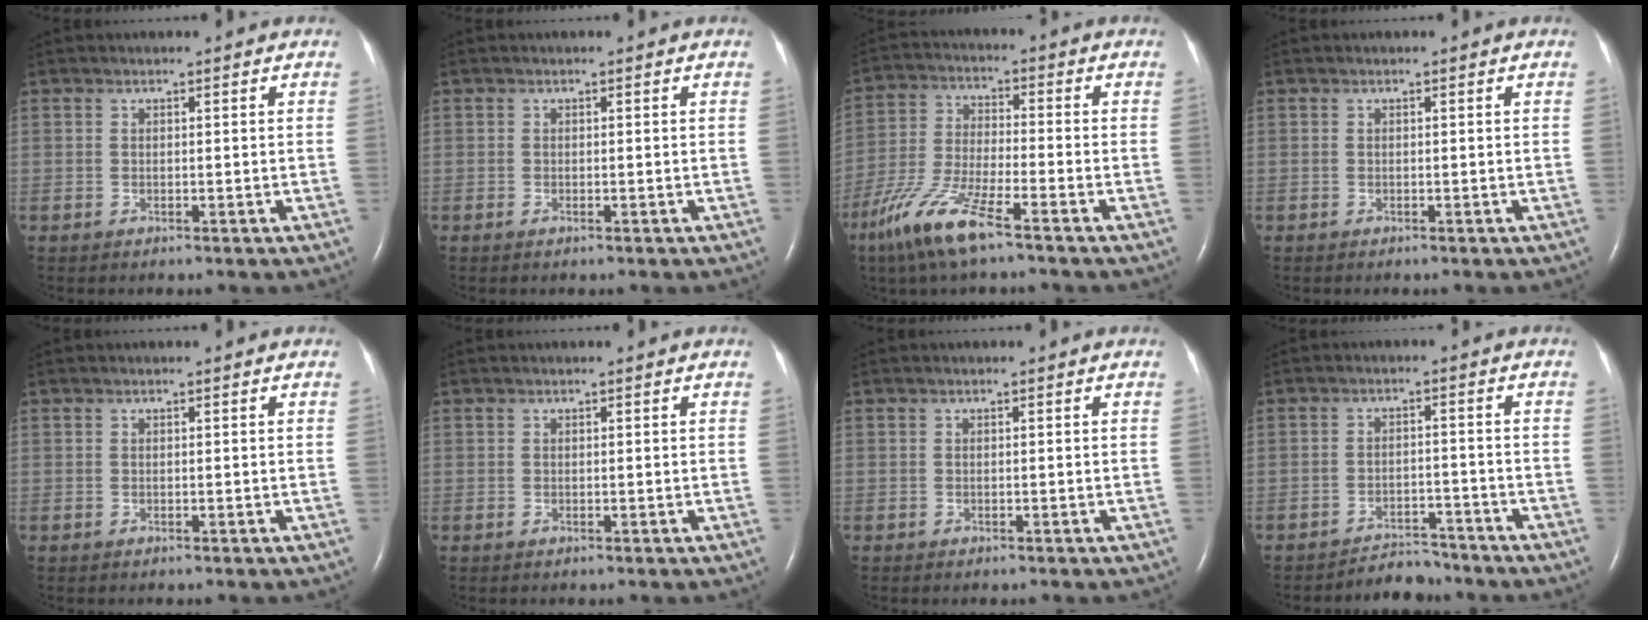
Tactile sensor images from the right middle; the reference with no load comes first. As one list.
[{"total": 0.0}, {"total": 10.5, "force": [-6.8, 1.2, 7.9], "torque": [-0.178, -0.023, -0.137]}, {"total": 0.0}, {"total": 0.0}, {"total": 0.0}, {"total": 0.0}, {"total": 4.1, "force": [-4.0, 0.8, -0.6], "torque": [0.008, 0.000, -0.061]}]